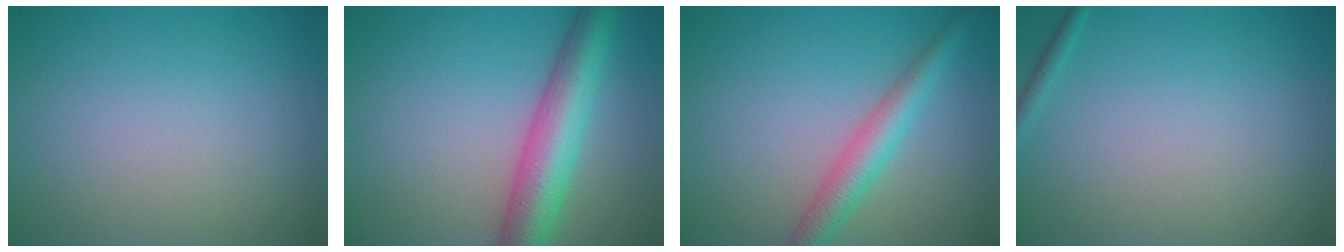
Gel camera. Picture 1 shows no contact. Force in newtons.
{"total": 6.5, "press": 6.5, "slide": 0.1}
{"total": 3.5, "press": 3.5, "slide": 0.1}
{"total": 0.8, "press": 0.8, "slide": 0.0}